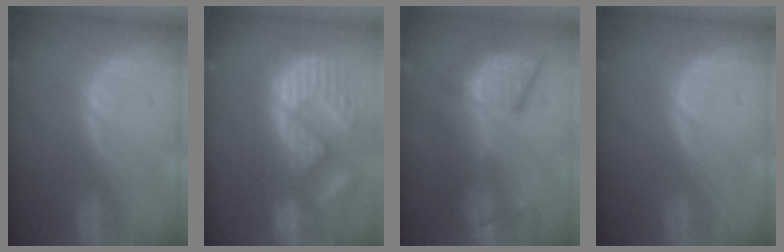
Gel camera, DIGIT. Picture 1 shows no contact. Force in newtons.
{"total": 13.7, "press": 12.2, "slide": 6.2}
{"total": 11.5, "press": 10.7, "slide": 4.4}
{"total": 0.0}